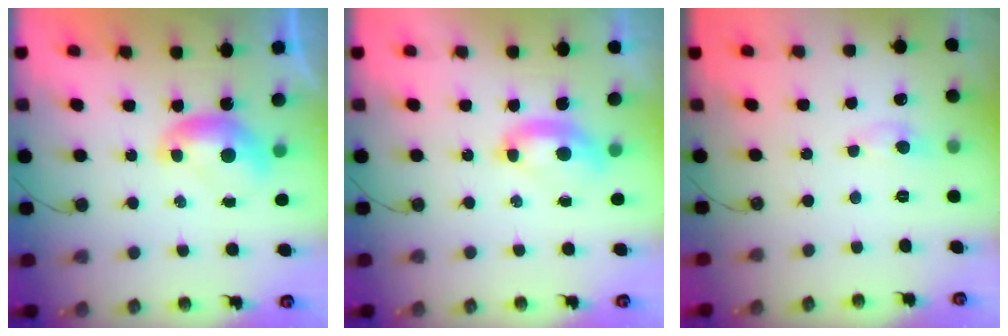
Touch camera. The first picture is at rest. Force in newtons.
{"total": 2.4, "press": 2.3, "slide": 0.7}
{"total": 0.9, "press": 0.8, "slide": 0.4}